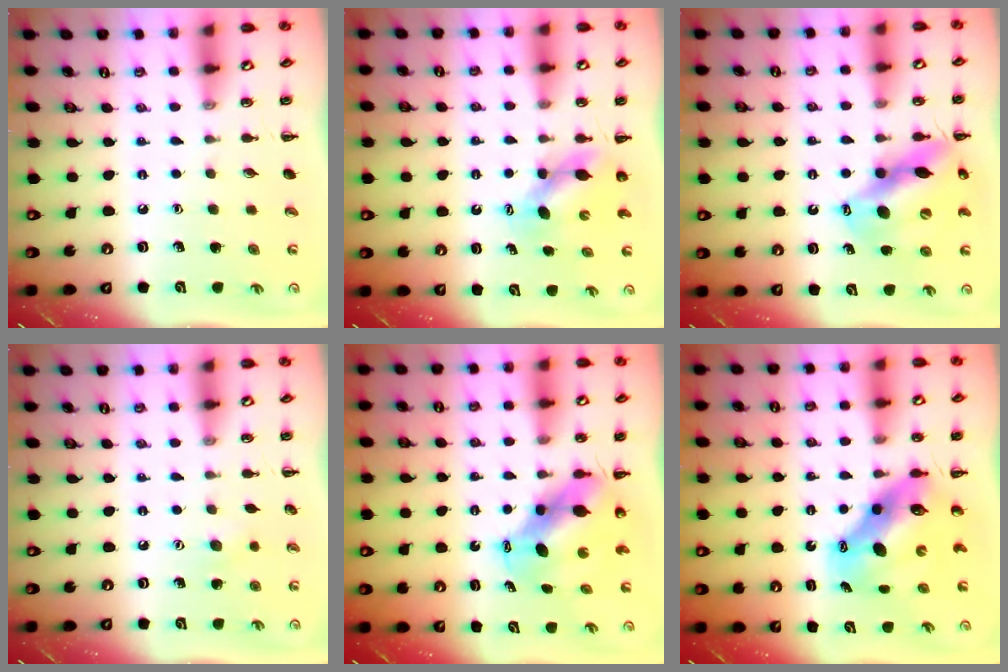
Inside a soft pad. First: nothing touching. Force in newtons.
{"total": 6.3, "press": 6.3, "slide": 0.6}
{"total": 14.2, "press": 13.7, "slide": 4.0}
{"total": 5.5, "press": 5.4, "slide": 1.4}
{"total": 7.6, "press": 7.4, "slide": 1.9}
{"total": 10.1, "press": 9.7, "slide": 2.7}